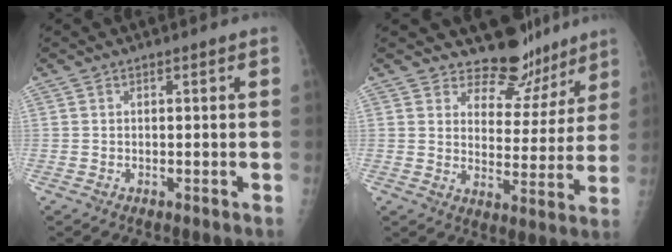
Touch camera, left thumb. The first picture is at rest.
{"total": 11.1, "force": [9.7, 5.3, 1.0], "torque": [0.032, -0.084, 0.125]}